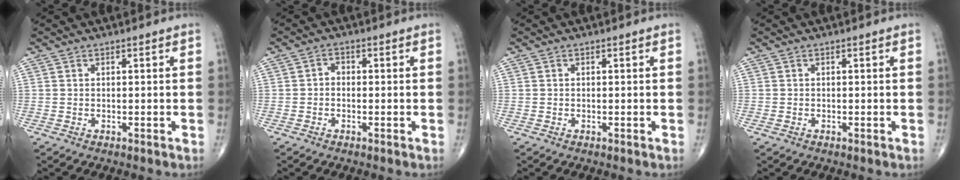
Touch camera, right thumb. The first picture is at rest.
{"total": 1.6, "force": [-0.4, 1.3, 0.9], "torque": [-0.002, 0.008, -0.014]}
{"total": 0.0}
{"total": 0.7, "force": [-0.3, 0.5, 0.3], "torque": [-0.006, 0.000, -0.006]}